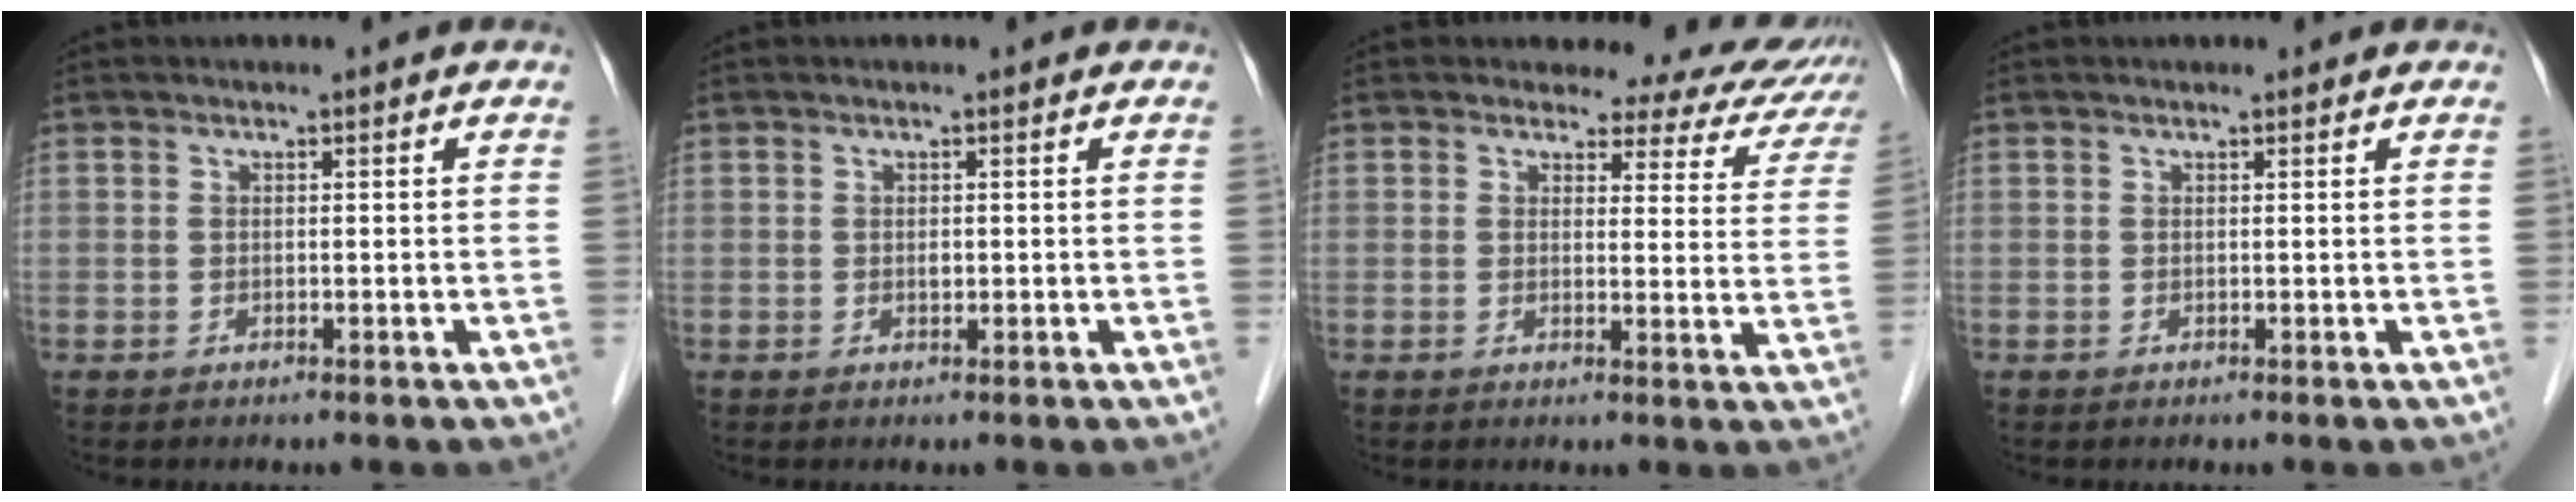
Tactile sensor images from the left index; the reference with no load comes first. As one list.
[{"total": 0.6, "force": [0.0, 0.4, 0.4], "torque": [-0.008, 0.000, -0.001]}, {"total": 10.5, "force": [9.3, 4.3, 2.3], "torque": [0.004, -0.015, 0.071]}, {"total": 0.7, "force": [0.7, 0.2, 0.2], "torque": [-0.009, 0.006, 0.009]}]